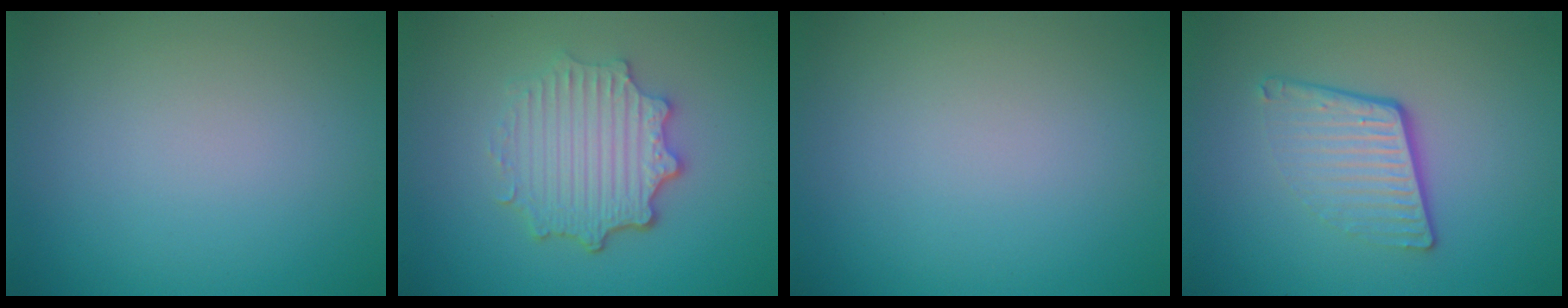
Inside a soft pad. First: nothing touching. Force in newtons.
{"total": 4.8, "press": 3.7, "slide": 3.0}
{"total": 0.0}
{"total": 4.2, "press": 2.7, "slide": 3.2}